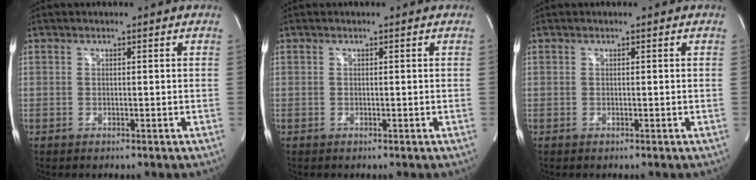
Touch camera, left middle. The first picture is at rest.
{"total": 0.0}
{"total": 0.0}